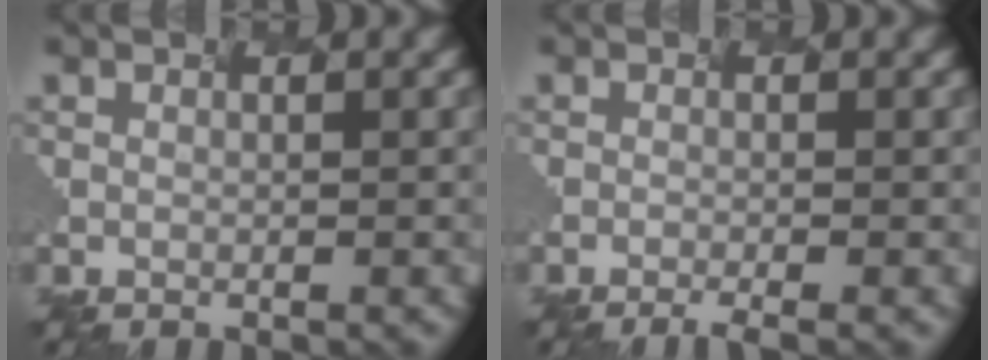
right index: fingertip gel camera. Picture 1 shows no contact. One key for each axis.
{"total": 2.0, "fx": -1.6, "fy": -0.2, "fz": 1.2, "tx": -0.012, "ty": -0.005, "tz": -0.003}